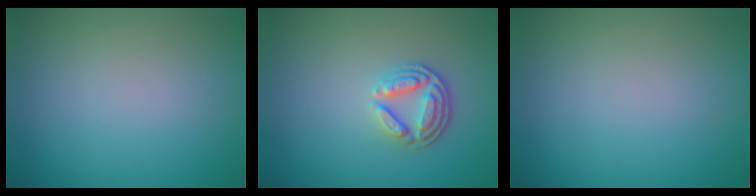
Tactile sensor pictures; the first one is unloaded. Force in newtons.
{"total": 3.4, "press": 2.7, "slide": 2.0}
{"total": 0.0}